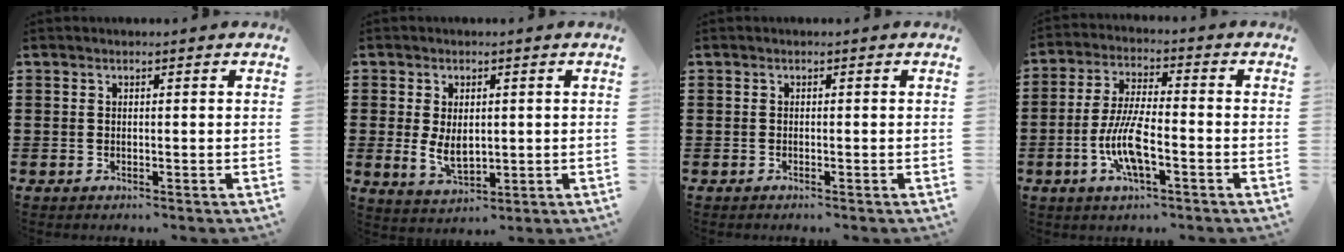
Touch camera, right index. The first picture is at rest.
{"total": 4.9, "force": [-0.2, 3.0, 3.8], "torque": [-0.073, 0.001, -0.005]}
{"total": 0.5, "force": [-0.5, -0.2, 0.0], "torque": [-0.001, -0.004, -0.009]}
{"total": 8.8, "force": [-3.0, 2.4, 7.9], "torque": [-0.175, -0.013, -0.060]}